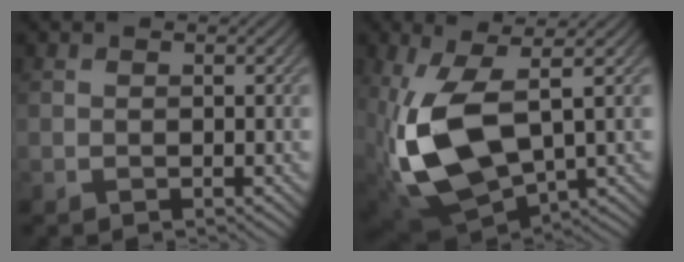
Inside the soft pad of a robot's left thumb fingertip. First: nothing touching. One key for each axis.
{"total": 12.8, "fx": 0.1, "fy": 6.6, "fz": 11.0, "tx": -0.269, "ty": -0.032, "tz": 0.013}